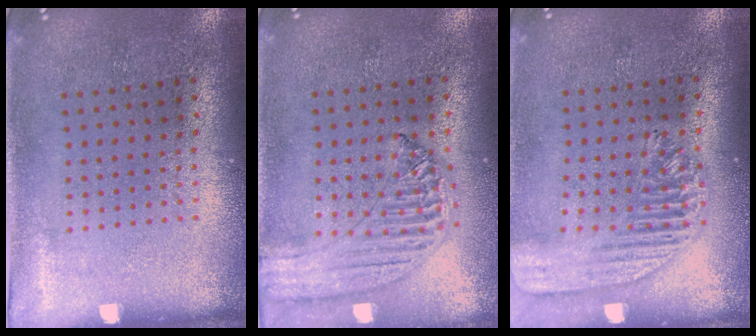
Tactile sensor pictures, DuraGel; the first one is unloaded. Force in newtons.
{"total": 1.2, "press": 1.2, "slide": 0.2}
{"total": 1.8, "press": 1.6, "slide": 0.7}